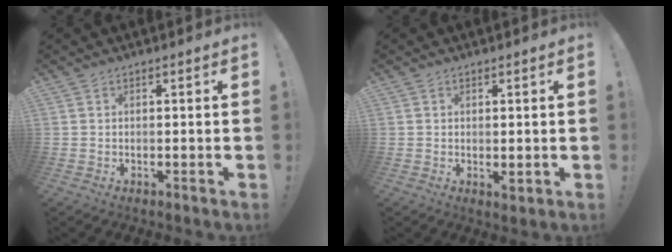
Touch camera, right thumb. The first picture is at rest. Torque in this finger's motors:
{"motor_torque": [-0.16, -0.20, 0.17, 0.11, -0.01]}